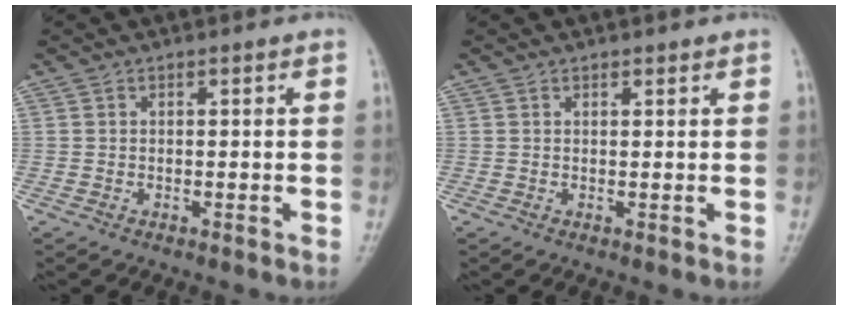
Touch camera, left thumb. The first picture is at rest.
{"total": 0.7, "force": [0.6, 0.3, 0.2], "torque": [-0.001, -0.005, 0.009]}